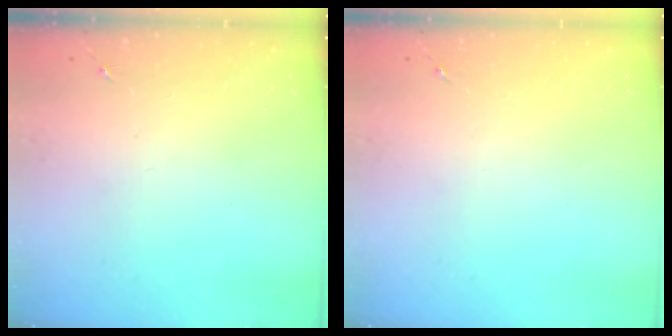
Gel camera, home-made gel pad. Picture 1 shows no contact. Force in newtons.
{"total": 0.0}